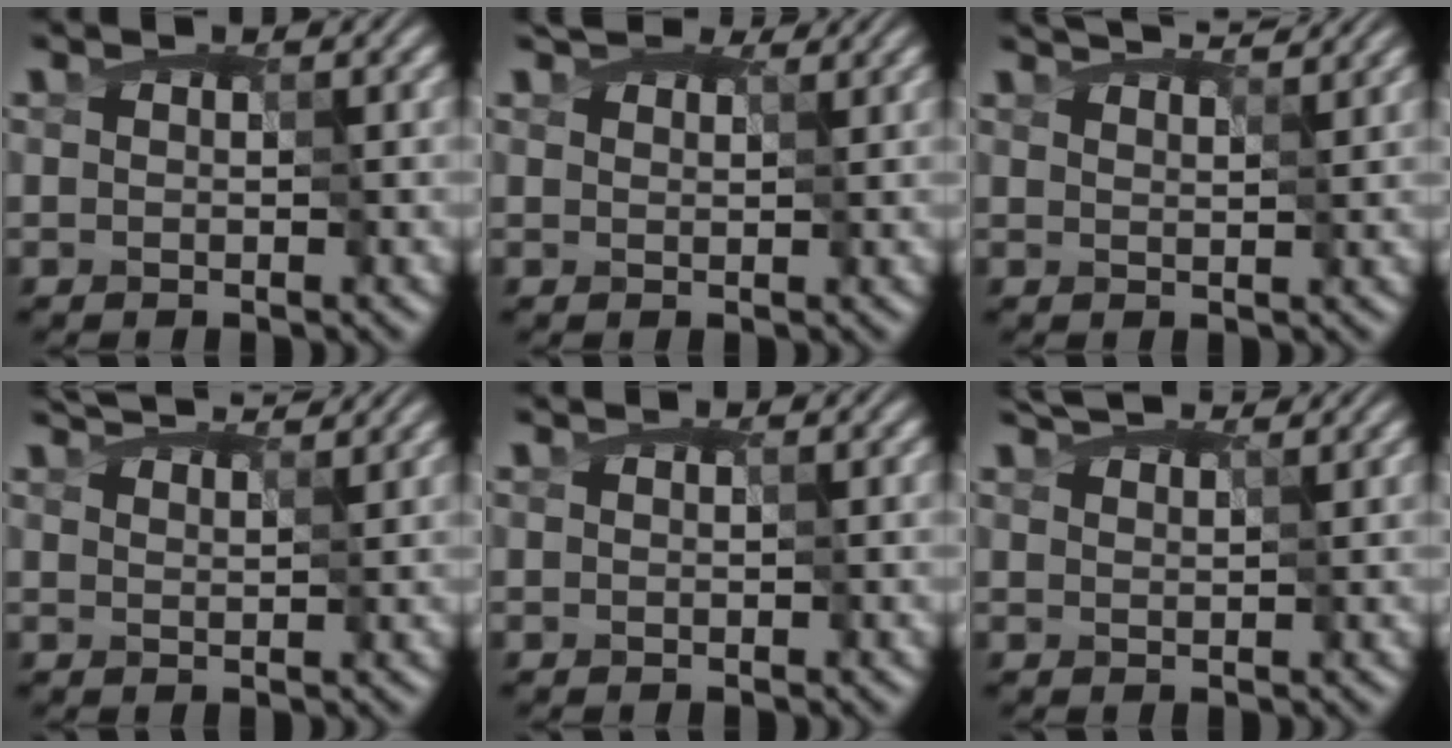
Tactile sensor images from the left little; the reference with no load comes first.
{"total": 3.2, "force": [2.8, 0.9, 1.1], "torque": [-0.031, 0.001, 0.043]}
{"total": 5.4, "force": [4.5, 1.5, 2.6], "torque": [-0.048, 0.016, 0.051]}
{"total": 5.7, "force": [4.9, 1.5, 2.6], "torque": [-0.055, 0.012, 0.062]}
{"total": 0.0}
{"total": 4.3, "force": [3.7, 1.3, 1.9], "torque": [-0.045, 0.009, 0.050]}